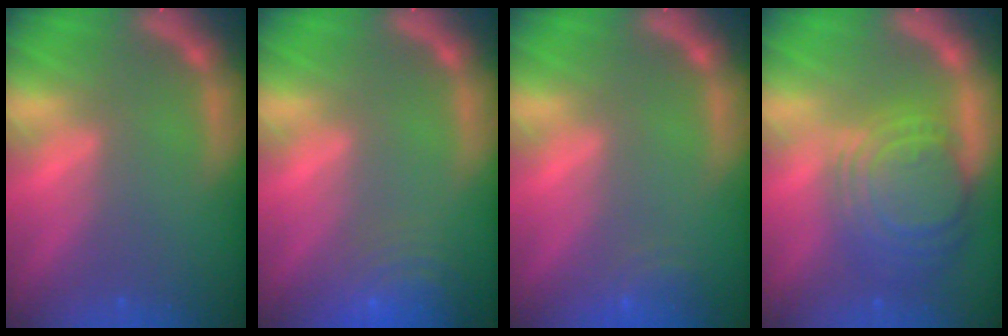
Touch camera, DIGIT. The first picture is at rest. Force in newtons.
{"total": 8.0}
{"total": 2.5}
{"total": 10.0}